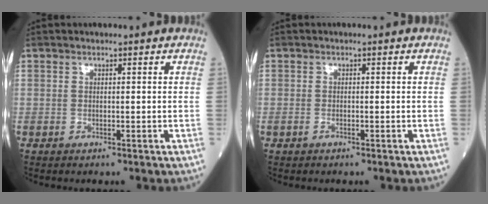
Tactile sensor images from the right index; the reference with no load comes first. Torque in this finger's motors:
{"motor_torque": [-0.04, -0.03, -0.03, -0.01]}